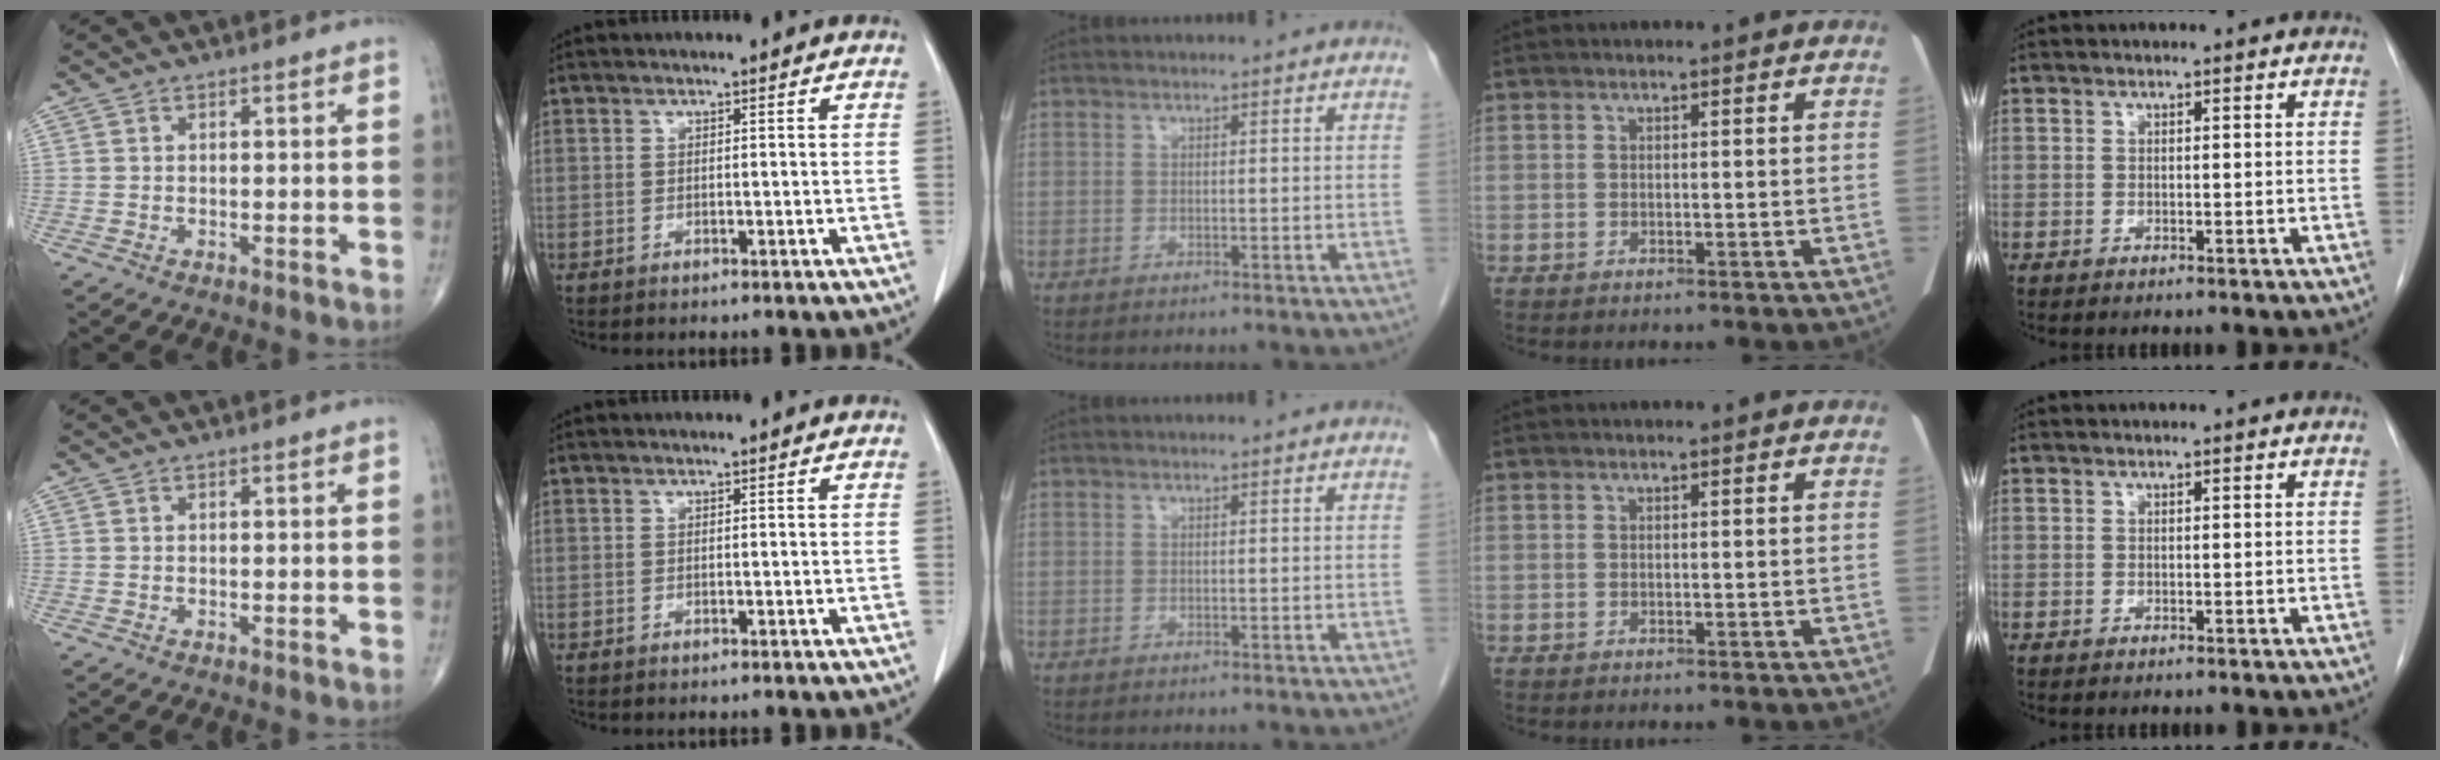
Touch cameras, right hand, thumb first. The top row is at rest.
{}